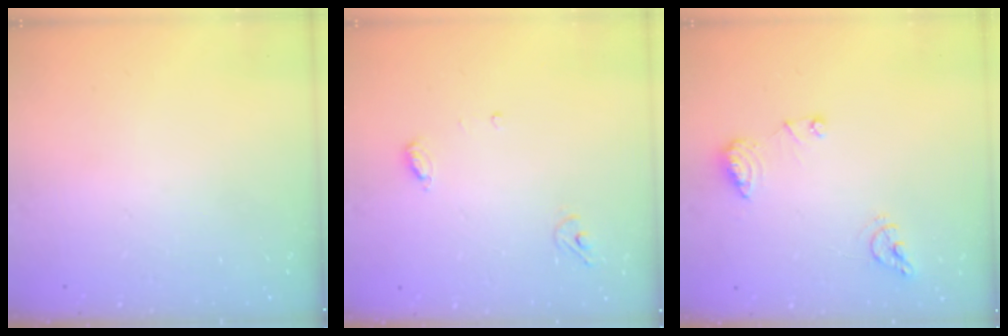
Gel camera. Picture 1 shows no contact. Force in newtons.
{"total": 5.0, "press": 5.0, "slide": 0.4}
{"total": 8.9, "press": 8.9, "slide": 1.0}